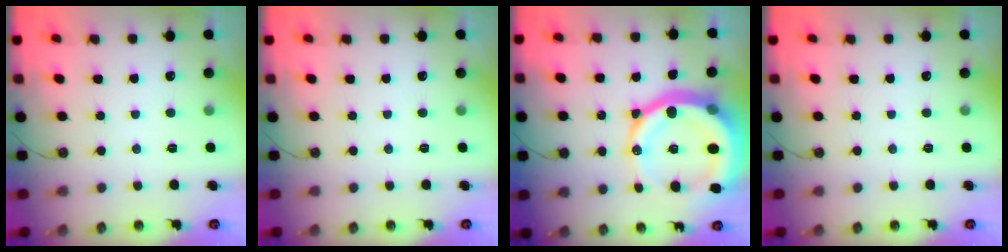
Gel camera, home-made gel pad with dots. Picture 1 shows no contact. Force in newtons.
{"total": 0.0}
{"total": 22.2, "press": 22.1, "slide": 2.4}
{"total": 0.0}